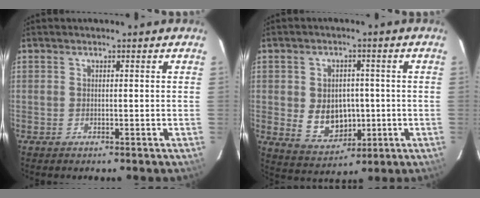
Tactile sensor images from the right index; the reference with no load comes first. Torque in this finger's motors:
{"motor_torque": [0.51, -0.30, 0.36, 0.04]}